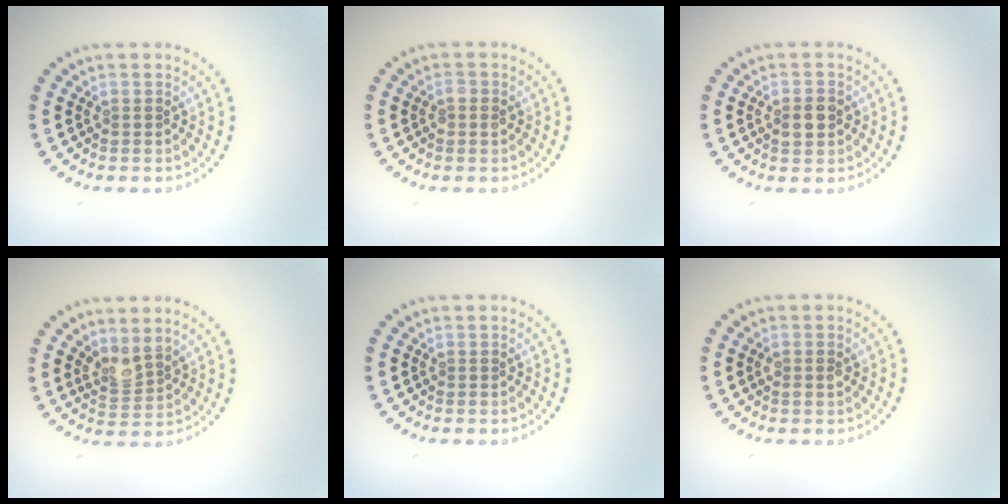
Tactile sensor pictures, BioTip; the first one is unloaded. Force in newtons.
{"total": 1.1, "press": 1.1, "slide": 0.0}
{"total": 2.7, "press": 2.7, "slide": 0.2}
{"total": 2.0, "press": 1.5, "slide": 1.3}
{"total": 0.0}
{"total": 1.1, "press": 1.0, "slide": 0.3}